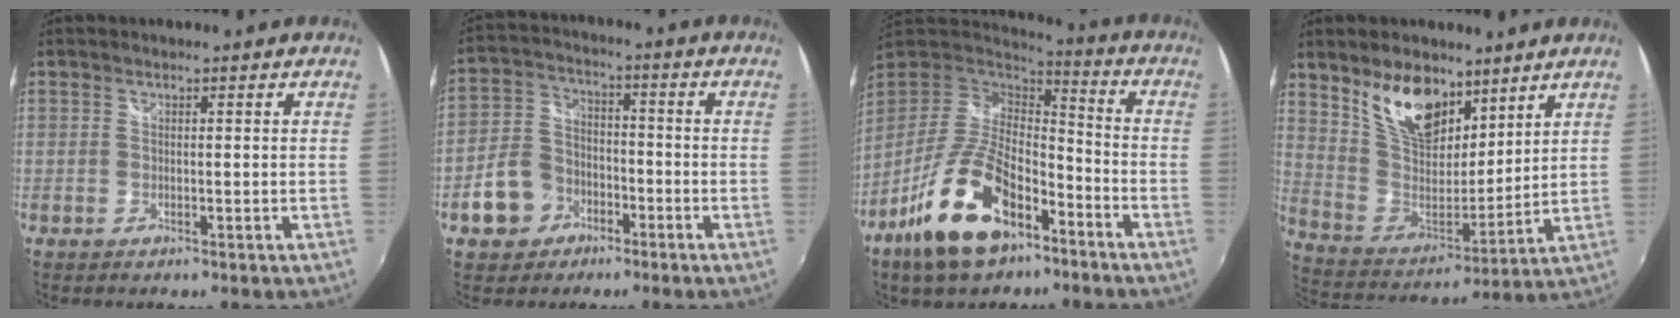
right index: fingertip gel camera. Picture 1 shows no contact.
{"total": 9.4, "force": [-4.8, 7.2, 3.5], "torque": [-0.096, 0.027, -0.076]}
{"total": 19.1, "force": [-11.0, 9.2, 12.7], "torque": [-0.261, -0.011, -0.192]}
{"total": 15.7, "force": [9.9, 8.3, 8.9], "torque": [-0.173, 0.002, 0.191]}